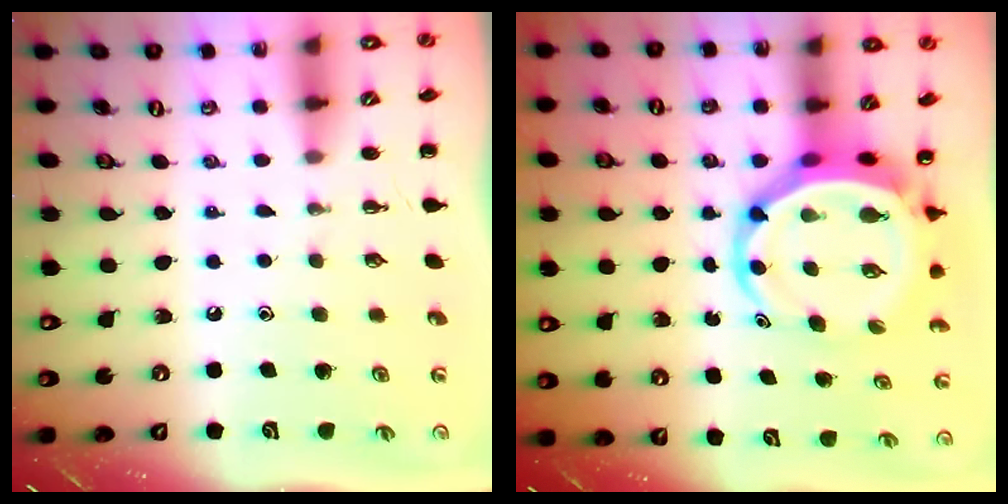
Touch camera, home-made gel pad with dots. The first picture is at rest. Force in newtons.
{"total": 8.6, "press": 8.1, "slide": 2.9}